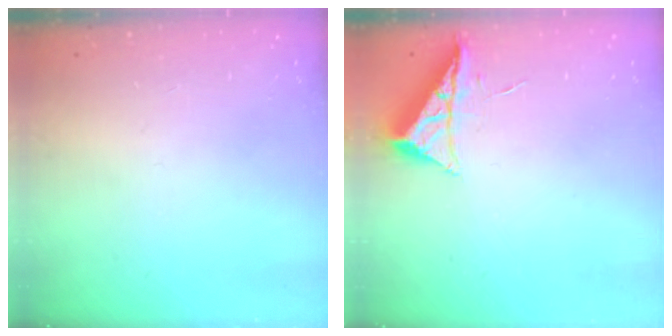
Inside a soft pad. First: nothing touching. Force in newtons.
{"total": 6.1, "press": 6.1, "slide": 0.7}